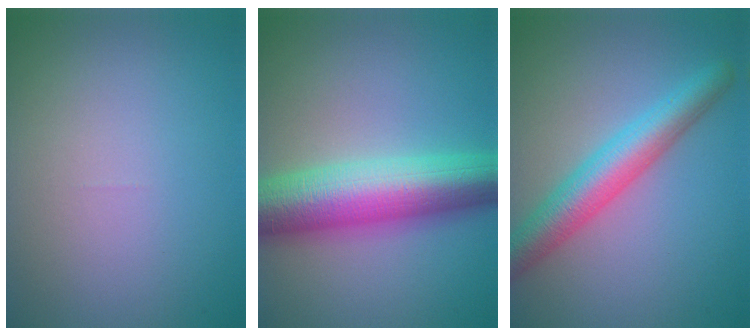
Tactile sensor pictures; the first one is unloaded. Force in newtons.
{"total": 9.9, "press": 9.9, "slide": 0.0}
{"total": 5.2, "press": 5.1, "slide": 0.2}